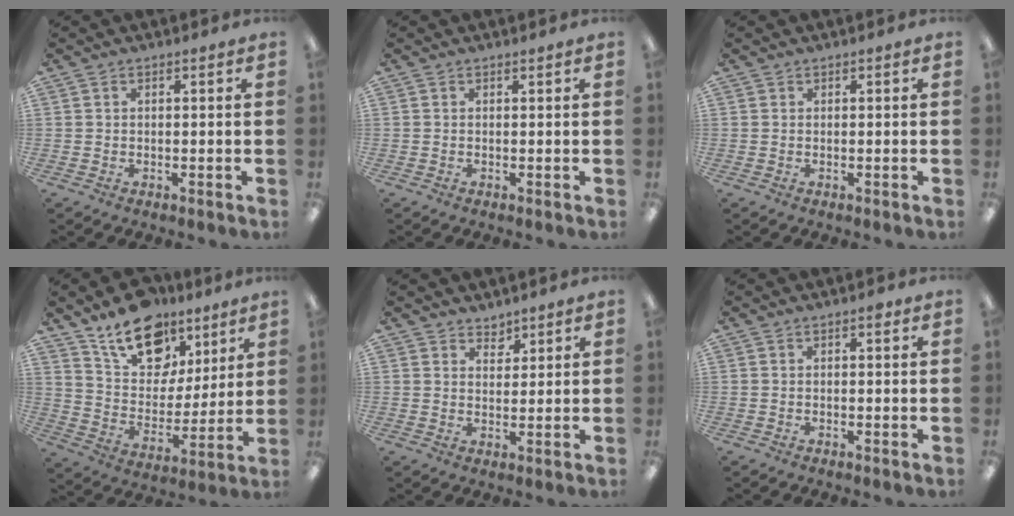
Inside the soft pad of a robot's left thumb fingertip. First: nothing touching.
{"total": 0.6, "force": [0.1, 0.0, 0.6], "torque": [-0.009, -0.003, 0.002]}
{"total": 0.0}
{"total": 17.3, "force": [11.8, 10.2, 7.5], "torque": [-0.121, -0.068, 0.212]}
{"total": 3.0, "force": [2.7, 1.3, 0.1], "torque": [0.010, -0.021, 0.050]}
{"total": 1.3, "force": [0.2, 0.4, 1.2], "torque": [-0.025, 0.005, 0.001]}